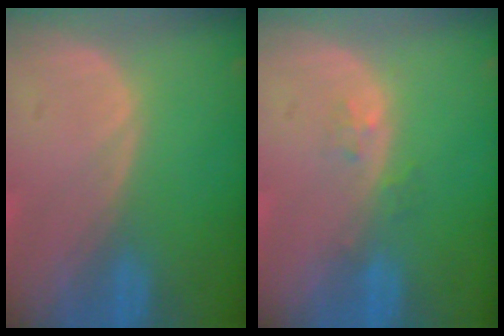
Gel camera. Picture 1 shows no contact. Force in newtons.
{"total": 1.6, "press": 1.6, "slide": 0.1}